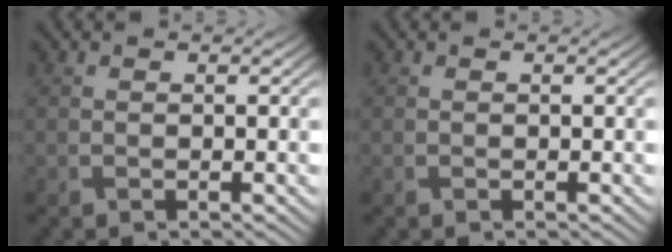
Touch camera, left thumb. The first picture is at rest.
{"total": 0.0}